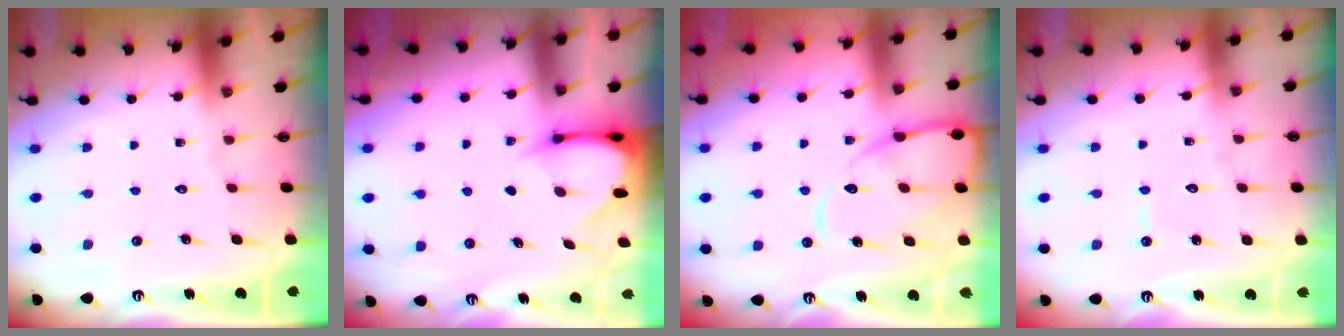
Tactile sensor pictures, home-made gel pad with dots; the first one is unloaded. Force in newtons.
{"total": 3.2, "press": 3.2, "slide": 0.3}
{"total": 11.7, "press": 11.7, "slide": 1.2}
{"total": 2.8, "press": 2.8, "slide": 0.3}